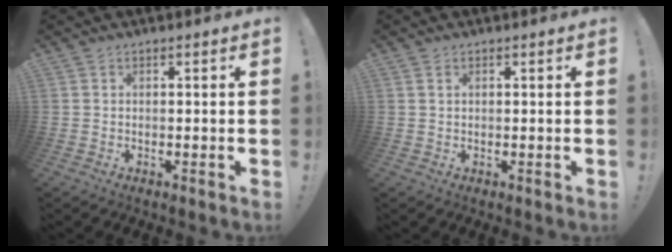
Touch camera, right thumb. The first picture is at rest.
{"total": 1.0, "force": [0.5, 0.6, 0.6], "torque": [-0.007, -0.001, 0.008]}